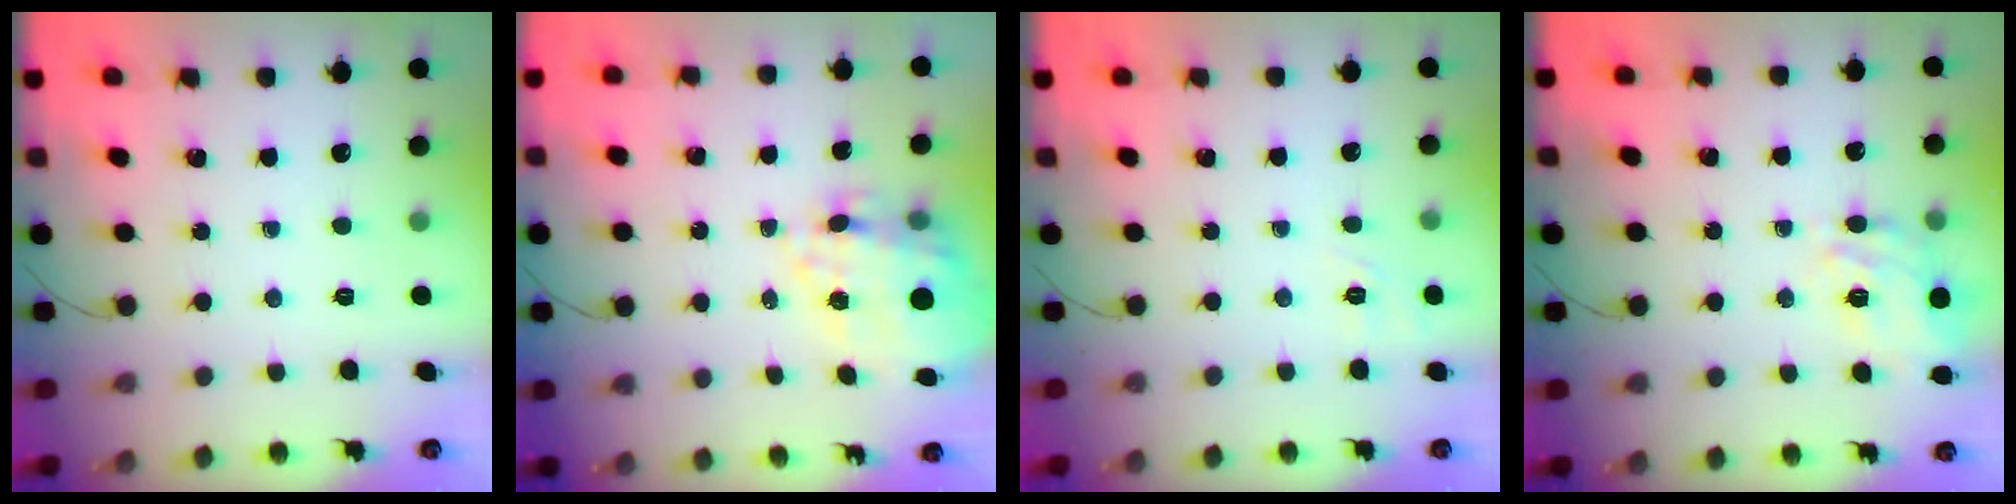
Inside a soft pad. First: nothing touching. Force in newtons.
{"total": 16.3, "press": 16.0, "slide": 3.4}
{"total": 1.9, "press": 0.3, "slide": 1.9}
{"total": 9.8, "press": 9.4, "slide": 2.9}